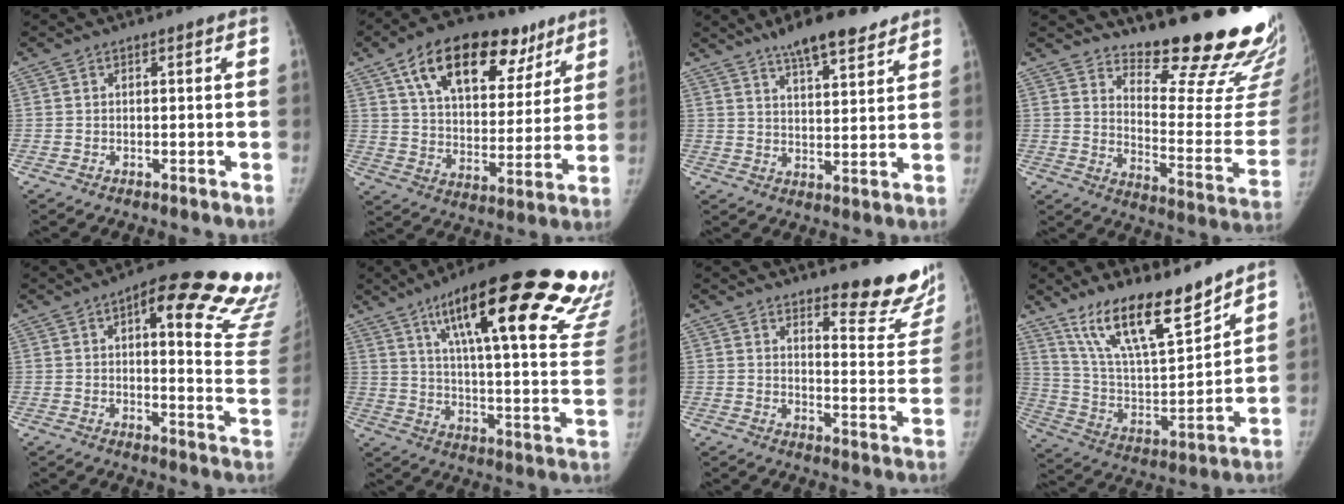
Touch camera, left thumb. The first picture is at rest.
{"total": 24.8, "force": [13.7, 13.5, 15.8], "torque": [-0.207, -0.010, 0.218]}
{"total": 11.1, "force": [8.3, 3.2, 6.6], "torque": [-0.082, -0.041, 0.131]}
{"total": 23.0, "force": [20.1, 3.9, 10.5], "torque": [-0.109, -0.197, 0.265]}
{"total": 25.0, "force": [15.7, 7.3, 18.1], "torque": [-0.165, -0.068, 0.178]}
{"total": 35.1, "force": [23.3, 6.6, 25.3], "torque": [-0.281, -0.098, 0.324]}
{"total": 14.4, "force": [11.9, 3.6, 7.4], "torque": [-0.049, -0.110, 0.144]}
{"total": 19.4, "force": [14.4, 5.6, 11.7], "torque": [-0.165, -0.081, 0.266]}